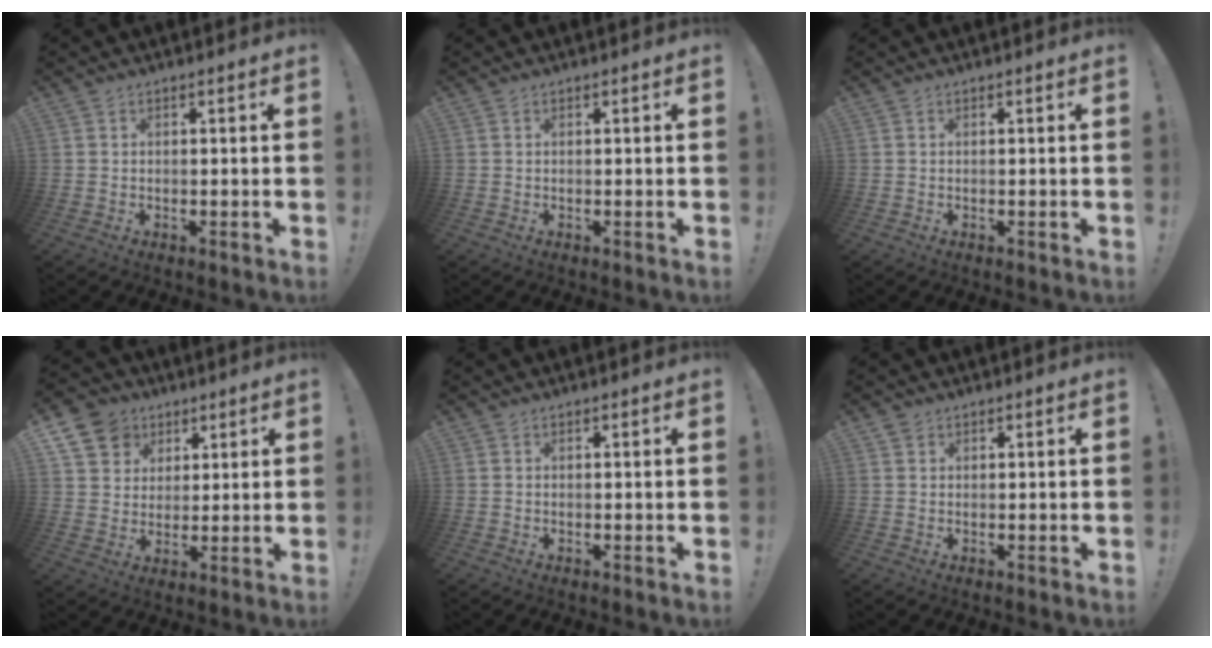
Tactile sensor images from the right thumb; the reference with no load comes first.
{"total": 0.0}
{"total": 0.0}
{"total": 11.2, "force": [5.5, 9.1, 3.4], "torque": [-0.051, -0.032, 0.111]}
{"total": 0.0}
{"total": 1.0, "force": [0.7, 0.7, 0.1], "torque": [0.003, -0.002, 0.013]}